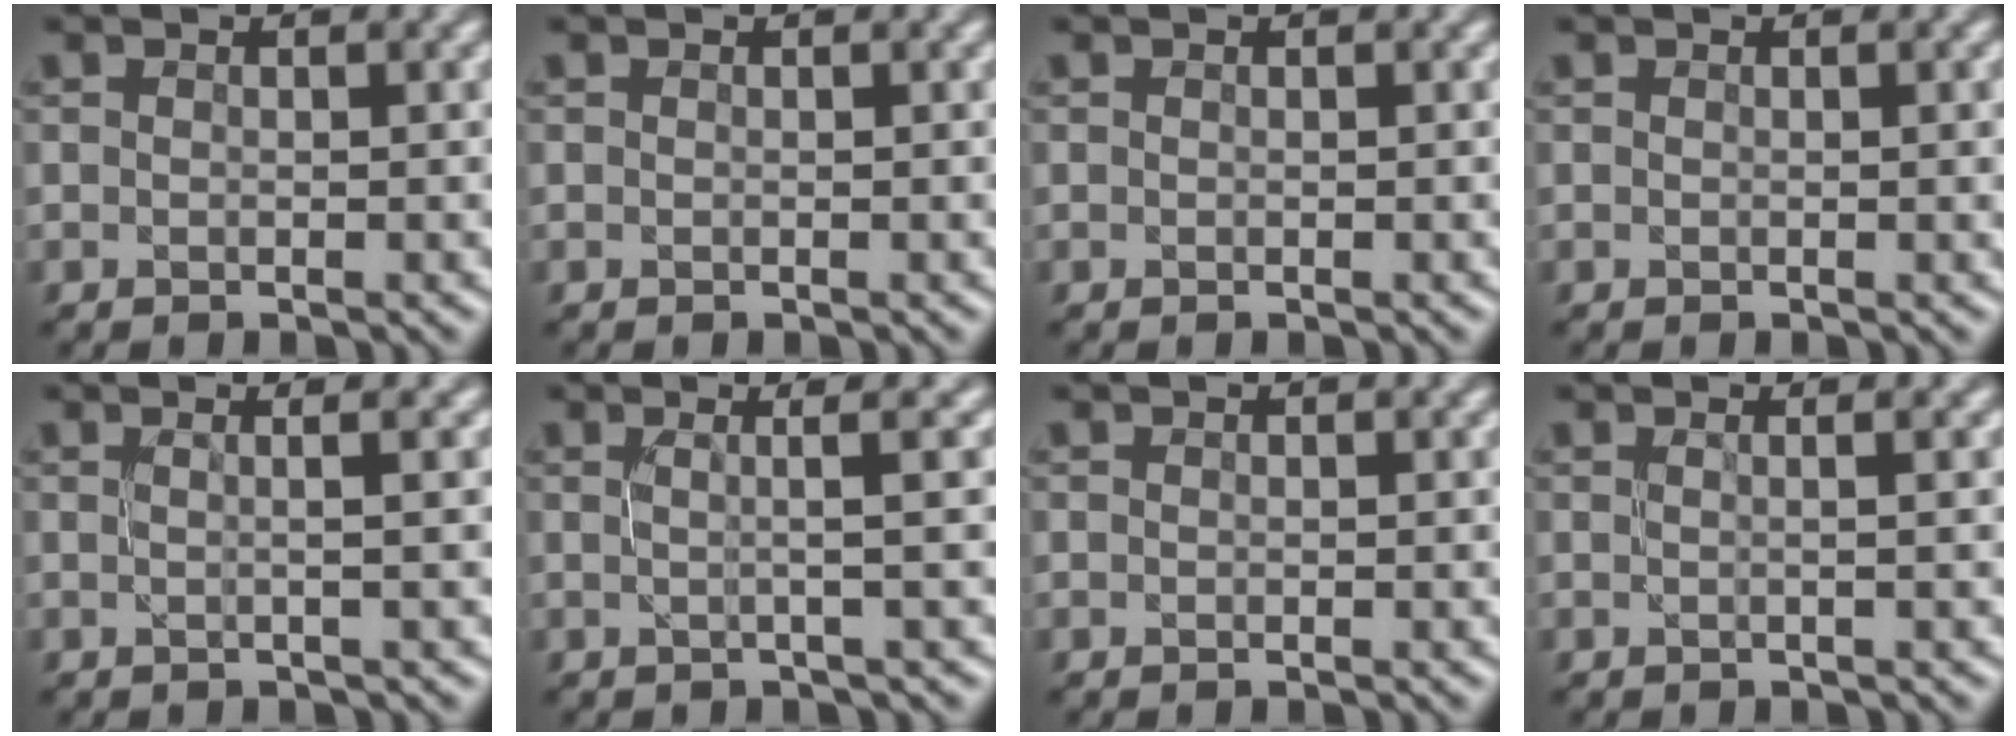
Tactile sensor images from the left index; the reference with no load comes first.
{"total": 0.0}
{"total": 0.0}
{"total": 1.8, "force": [-0.1, 1.0, 1.5], "torque": [-0.017, -0.003, 0.000]}
{"total": 2.3, "force": [0.8, 0.6, 2.1], "torque": [-0.017, 0.007, -0.010]}
{"total": 2.7, "force": [0.6, 0.1, 2.6], "torque": [-0.029, 0.001, 0.002]}
{"total": 0.0}
{"total": 1.4, "force": [0.5, 0.2, 1.2], "torque": [-0.010, 0.002, -0.003]}